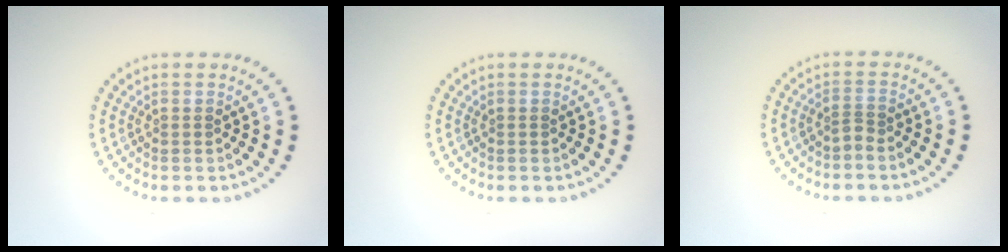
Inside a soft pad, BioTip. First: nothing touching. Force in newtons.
{"total": 0.0}
{"total": 0.8, "press": 0.4, "slide": 0.7}